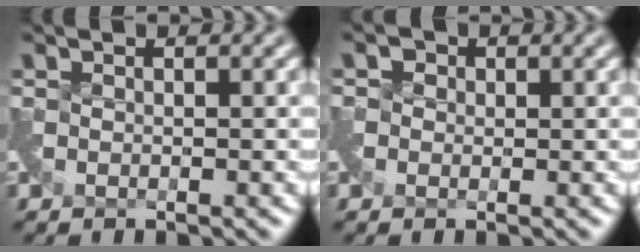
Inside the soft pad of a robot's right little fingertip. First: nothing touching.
{"total": 1.2, "force": [-0.6, 0.9, -0.6], "torque": [0.011, -0.004, -0.010]}